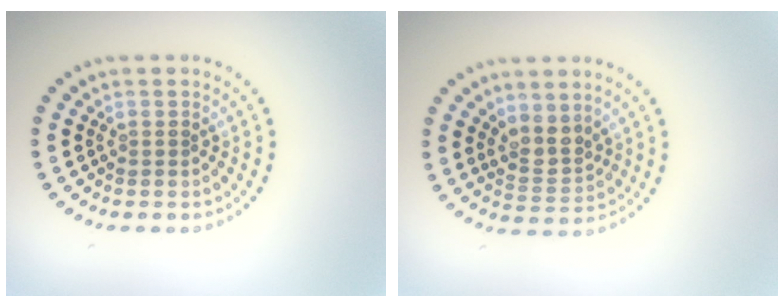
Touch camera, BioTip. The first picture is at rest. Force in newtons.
{"total": 2.6, "press": 2.0, "slide": 1.6}